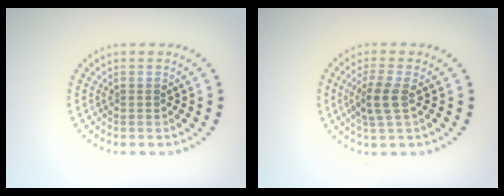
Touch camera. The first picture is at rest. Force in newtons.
{"total": 2.8, "press": 2.5, "slide": 1.1}